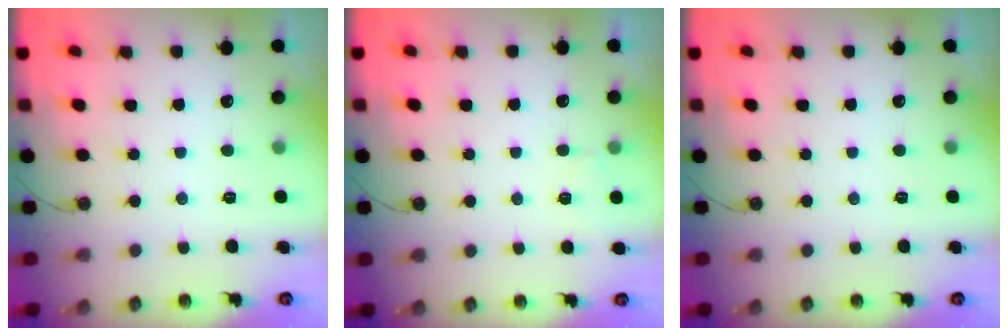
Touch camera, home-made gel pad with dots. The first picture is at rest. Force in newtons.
{"total": 3.2, "press": 2.5, "slide": 2.0}
{"total": 0.0}